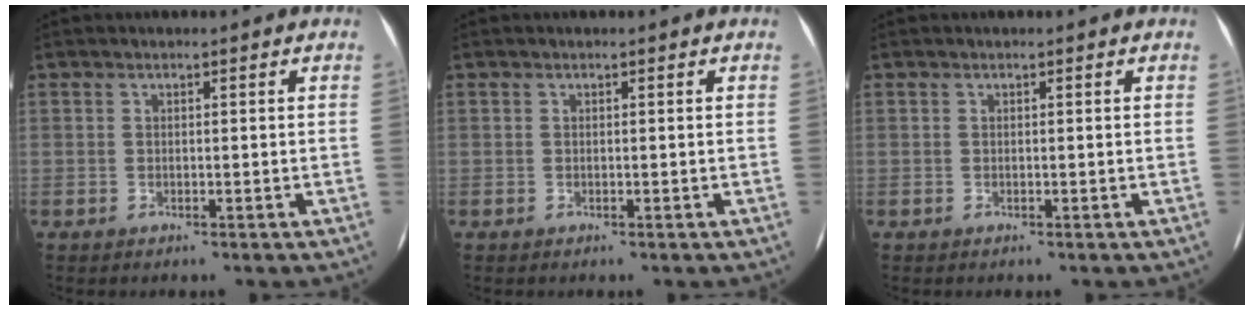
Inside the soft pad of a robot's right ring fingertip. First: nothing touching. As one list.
[{"total": 0.0}, {"total": 0.0}]